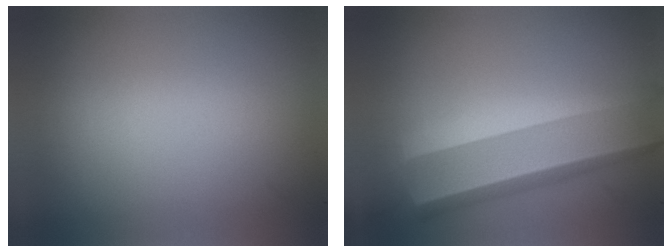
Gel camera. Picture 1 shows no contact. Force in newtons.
{"total": 6.2}